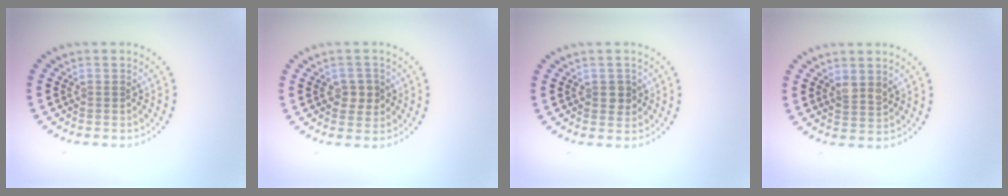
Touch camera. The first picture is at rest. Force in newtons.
{"total": 2.2, "press": 2.1, "slide": 0.5}
{"total": 1.3, "press": 1.3, "slide": 0.3}
{"total": 1.7, "press": 1.5, "slide": 0.7}